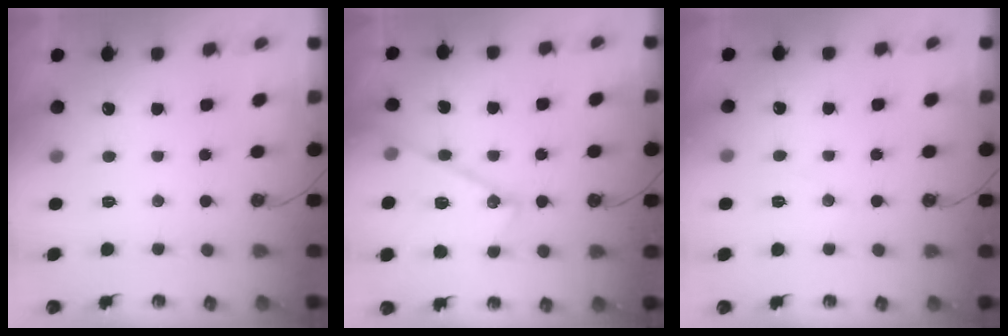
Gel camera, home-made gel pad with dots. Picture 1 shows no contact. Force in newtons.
{"total": 15.5, "press": 15.5, "slide": 0.7}
{"total": 7.0, "press": 6.9, "slide": 0.9}